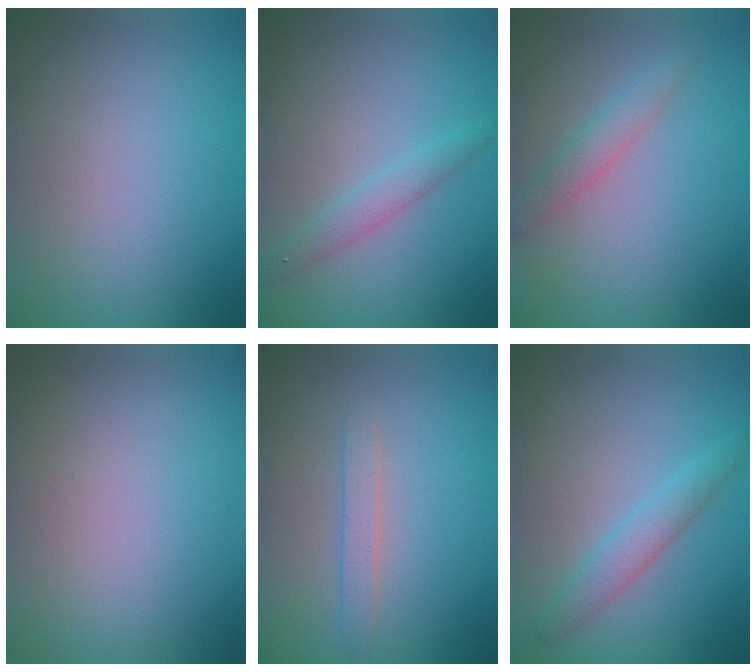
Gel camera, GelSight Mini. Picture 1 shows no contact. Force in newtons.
{"total": 1.9, "press": 1.9, "slide": 0.1}
{"total": 2.0, "press": 2.0, "slide": 0.0}
{"total": 0.0}
{"total": 1.6, "press": 1.6, "slide": 0.1}
{"total": 2.5, "press": 2.5, "slide": 0.1}